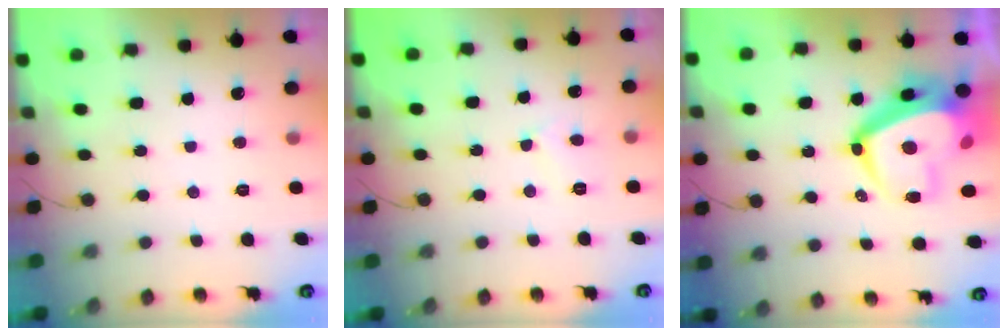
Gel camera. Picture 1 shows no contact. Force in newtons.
{"total": 3.5, "press": 3.5, "slide": 0.4}
{"total": 15.6, "press": 15.5, "slide": 1.9}